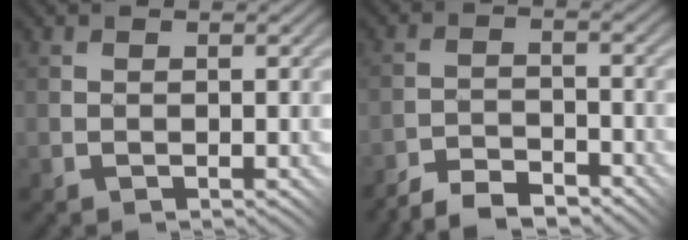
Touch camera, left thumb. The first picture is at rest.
{"total": 5.1, "force": [-4.9, 0.8, 1.5], "torque": [-0.019, 0.007, -0.097]}